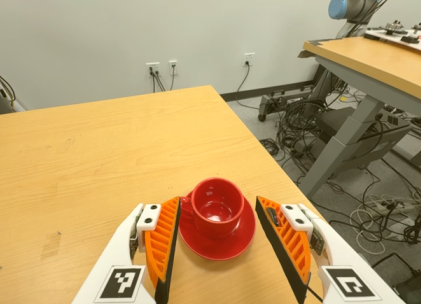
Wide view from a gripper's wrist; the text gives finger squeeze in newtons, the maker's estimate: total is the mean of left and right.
{"total": 0.5, "left": 0.2, "right": 0.9}